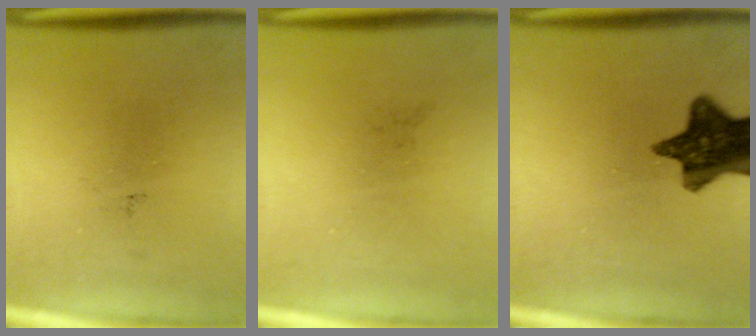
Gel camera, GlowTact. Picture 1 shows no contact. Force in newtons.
{"total": 0.0}
{"total": 12.1}